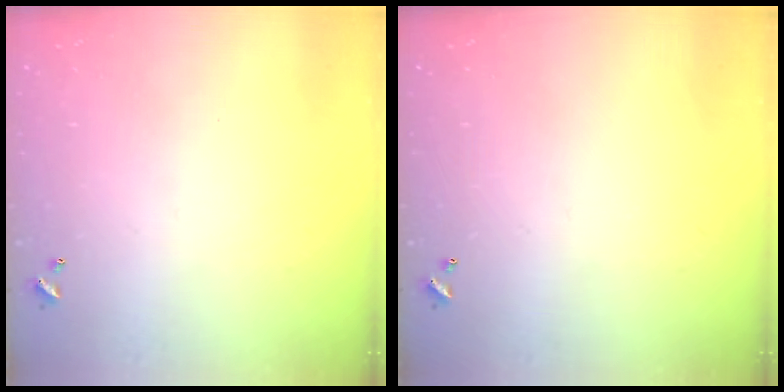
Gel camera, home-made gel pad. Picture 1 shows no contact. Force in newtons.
{"total": 0.0}